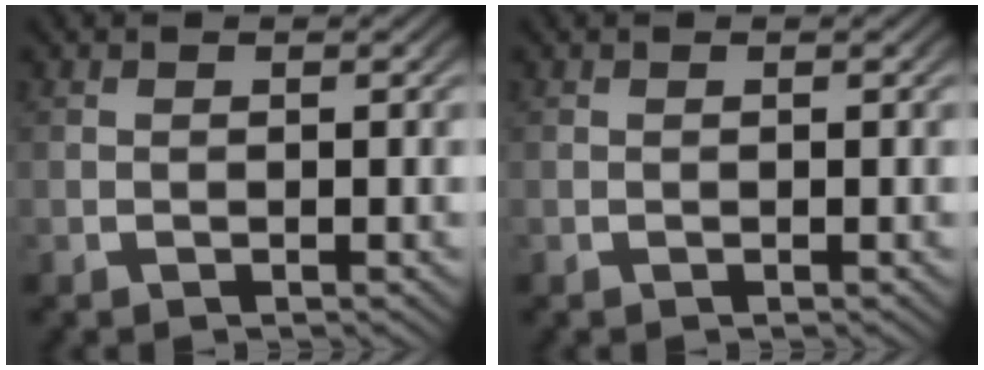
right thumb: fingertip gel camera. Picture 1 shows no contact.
{"total": 0.0}